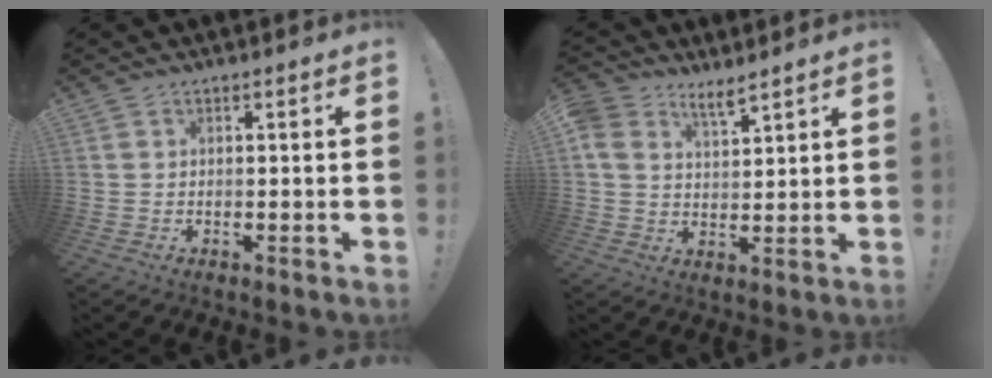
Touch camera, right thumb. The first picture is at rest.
{"total": 6.4, "force": [5.3, 2.3, 2.7], "torque": [-0.048, -0.036, 0.099]}